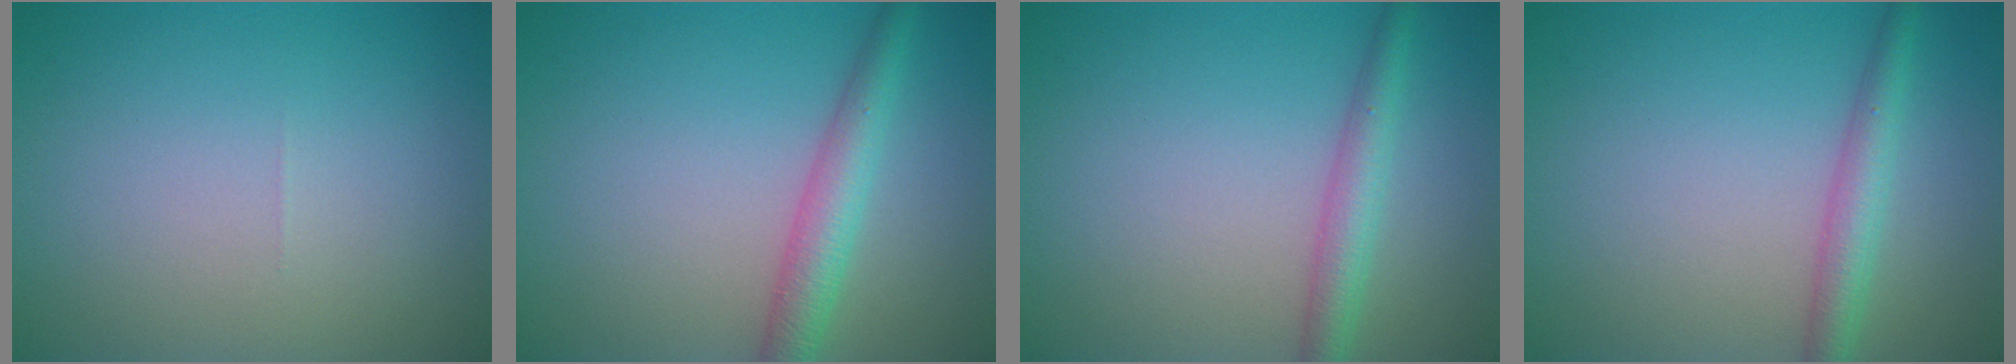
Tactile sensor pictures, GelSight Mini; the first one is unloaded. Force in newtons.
{"total": 3.5, "press": 3.5, "slide": 0.1}
{"total": 3.0, "press": 3.0, "slide": 0.1}
{"total": 3.0, "press": 3.0, "slide": 0.1}